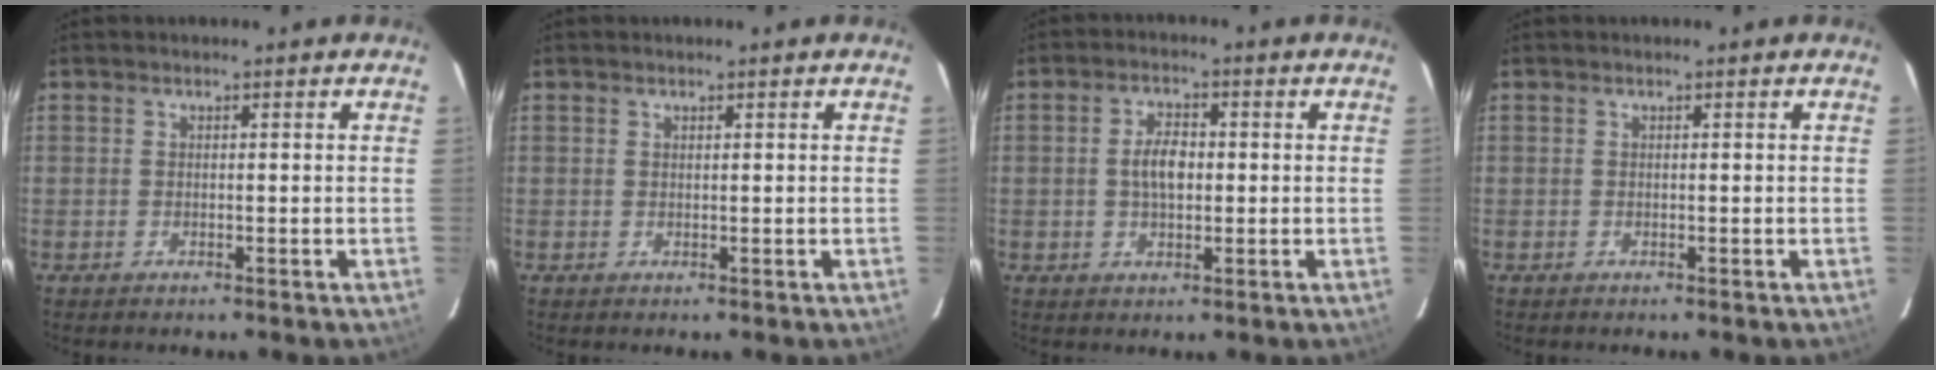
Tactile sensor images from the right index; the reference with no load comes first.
{"total": 0.0}
{"total": 5.1, "force": [0.0, 2.7, 4.3], "torque": [-0.080, 0.008, 0.003]}
{"total": 0.0}